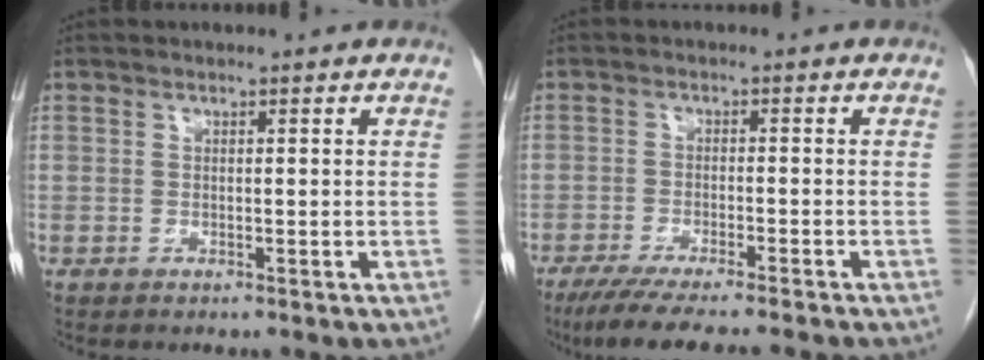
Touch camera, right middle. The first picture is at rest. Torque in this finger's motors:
{"motor_torque": [1.10, -1.04, 0.17, 0.06]}